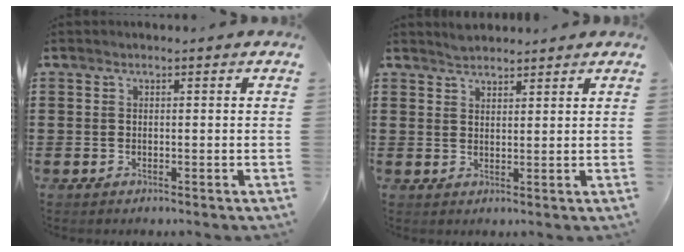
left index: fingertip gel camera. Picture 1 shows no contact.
{"total": 2.0, "force": [2.0, 0.3, 0.0], "torque": [-0.005, 0.002, 0.039]}